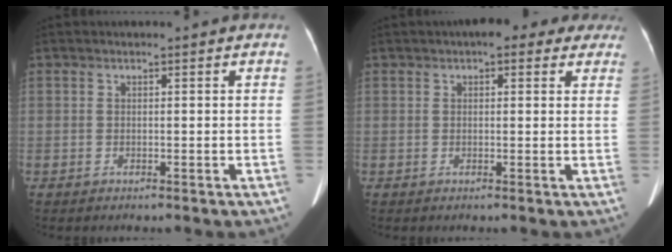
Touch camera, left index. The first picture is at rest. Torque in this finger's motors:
{"motor_torque": [0.22, -0.25, 0.00, 0.03]}